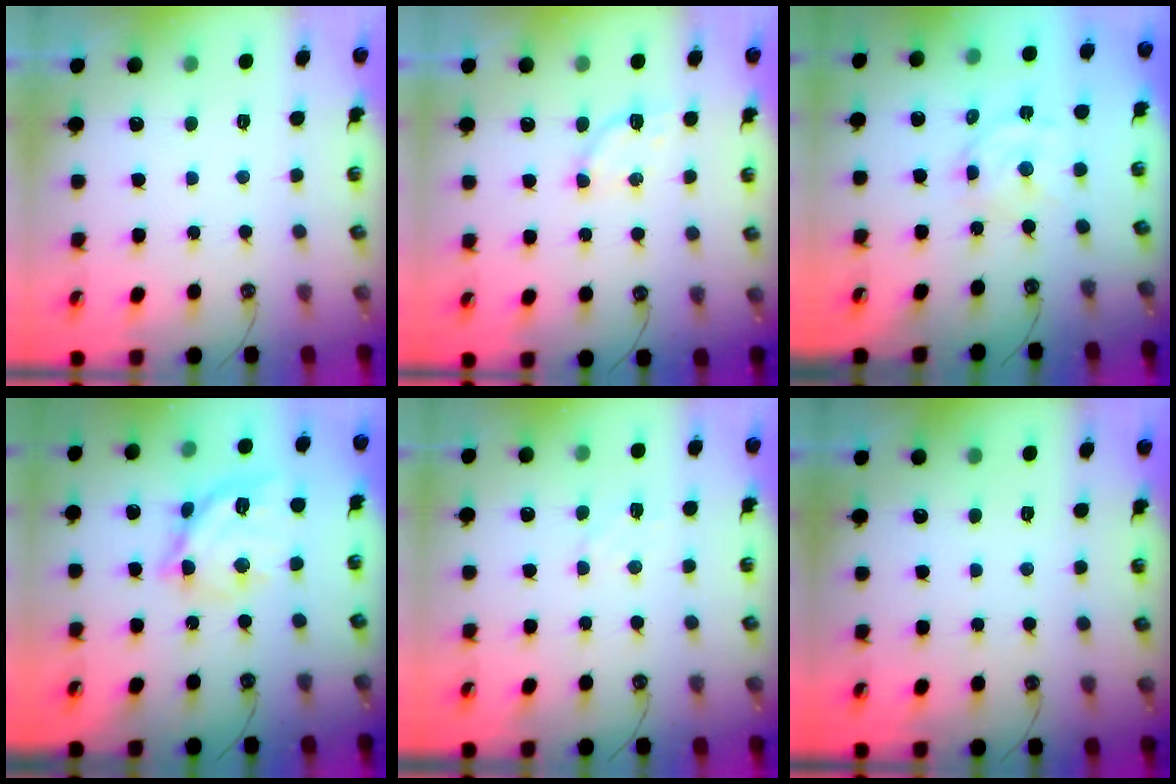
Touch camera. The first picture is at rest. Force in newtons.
{"total": 3.1, "press": 3.1, "slide": 0.5}
{"total": 8.2, "press": 8.1, "slide": 1.2}
{"total": 15.3, "press": 15.2, "slide": 1.3}
{"total": 5.8, "press": 5.8, "slide": 0.7}
{"total": 0.0}